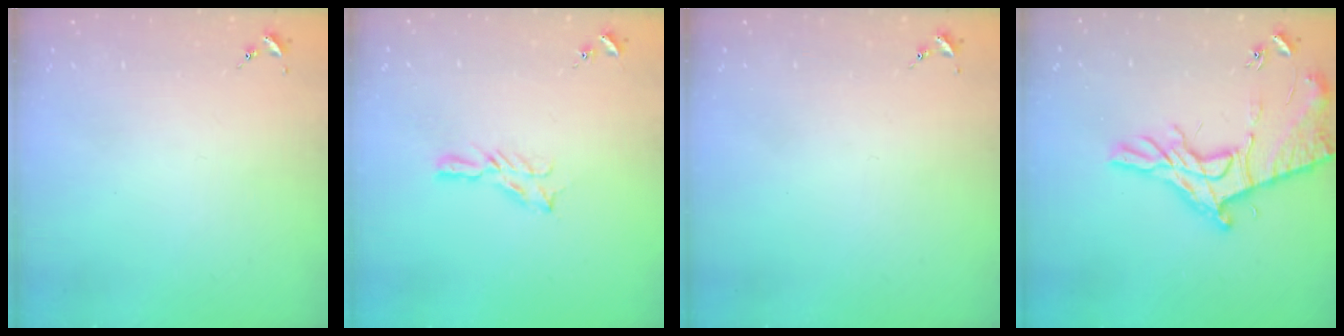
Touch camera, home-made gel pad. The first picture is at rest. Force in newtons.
{"total": 4.7, "press": 4.7, "slide": 0.5}
{"total": 0.0}
{"total": 17.4, "press": 17.3, "slide": 0.9}